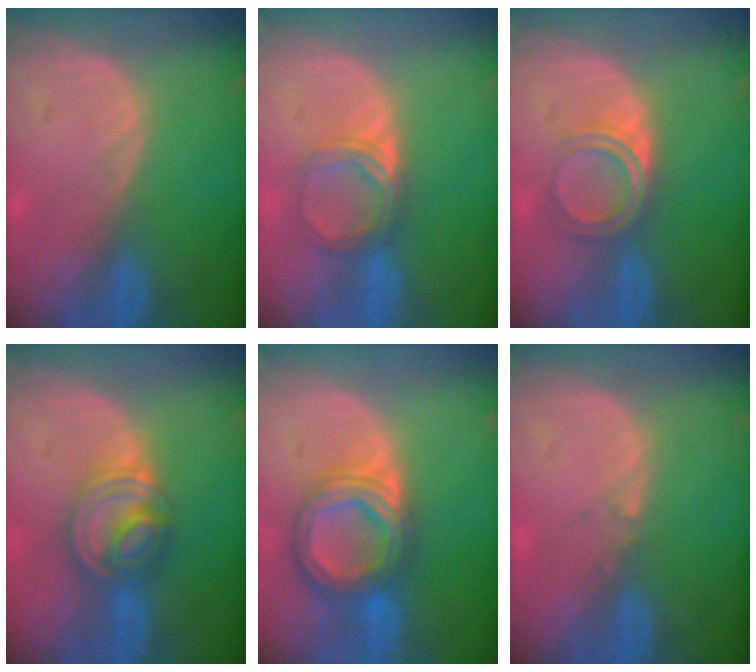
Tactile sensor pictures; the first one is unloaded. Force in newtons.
{"total": 5.3, "press": 4.9, "slide": 2.0}
{"total": 4.9, "press": 4.2, "slide": 2.5}
{"total": 7.6, "press": 6.6, "slide": 3.8}
{"total": 8.7, "press": 8.6, "slide": 0.8}
{"total": 0.6, "press": 0.5, "slide": 0.4}